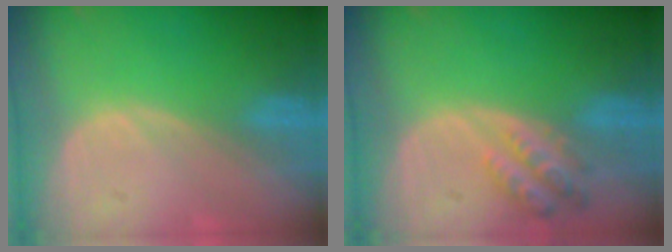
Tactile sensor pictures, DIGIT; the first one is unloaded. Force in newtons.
{"total": 5.4, "press": 5.0, "slide": 2.1}